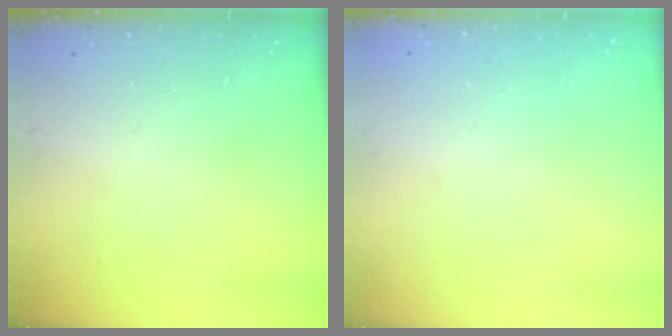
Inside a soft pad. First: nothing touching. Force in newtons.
{"total": 0.0}